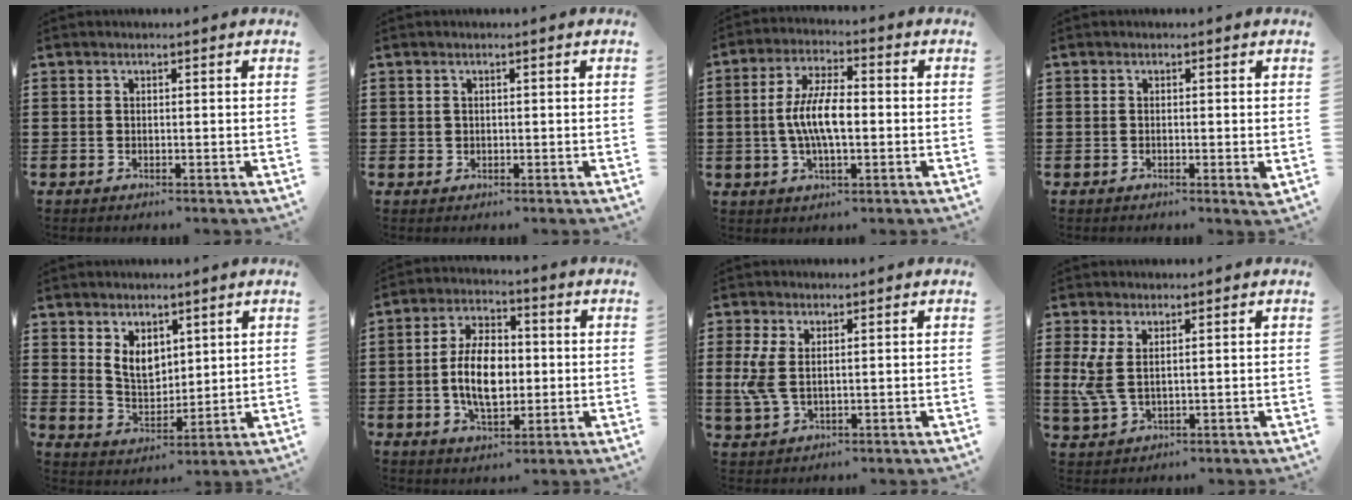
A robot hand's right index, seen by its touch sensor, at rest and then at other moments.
{"total": 0.7, "force": [0.2, 0.6, 0.1], "torque": [-0.004, 0.004, 0.003]}
{"total": 8.1, "force": [-0.7, 2.9, 7.5], "torque": [-0.168, -0.005, -0.022]}
{"total": 0.9, "force": [-0.2, 0.2, 0.8], "torque": [-0.015, -0.002, -0.003]}
{"total": 5.4, "force": [2.6, 3.8, 2.9], "torque": [-0.062, 0.003, 0.048]}
{"total": 9.3, "force": [-0.5, 5.2, 7.7], "torque": [-0.152, 0.002, -0.018]}
{"total": 4.9, "force": [0.8, 2.4, 4.2], "torque": [-0.104, -0.002, 0.010]}
{"total": 4.1, "force": [1.0, 1.8, 3.5], "torque": [-0.094, -0.005, 0.013]}